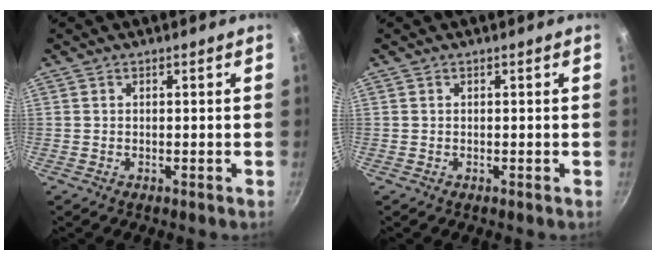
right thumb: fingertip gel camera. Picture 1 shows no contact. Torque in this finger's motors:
{"motor_torque": [0.00, 0.00, 0.04, -0.04, 0.00]}